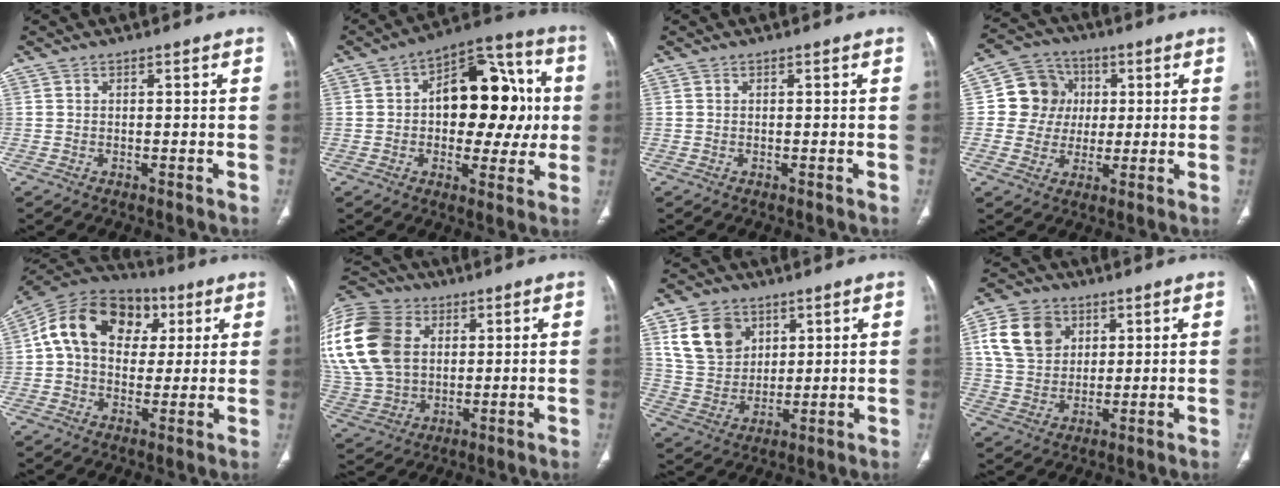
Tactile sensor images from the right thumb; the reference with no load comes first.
{"total": 20.8, "force": [1.8, 12.2, 16.8], "torque": [-0.177, 0.032, 0.025]}
{"total": 0.0}
{"total": 10.2, "force": [1.4, 9.5, 3.4], "torque": [-0.019, 0.008, 0.019]}
{"total": 18.8, "force": [4.7, 13.8, 11.9], "torque": [-0.185, 0.026, 0.068]}
{"total": 29.5, "force": [7.4, 21.8, 18.4], "torque": [-0.441, 0.043, 0.153]}
{"total": 11.8, "force": [5.4, 8.9, 5.6], "torque": [-0.079, -0.019, 0.114]}
{"total": 11.9, "force": [4.3, 9.2, 6.2], "torque": [-0.091, -0.005, 0.082]}